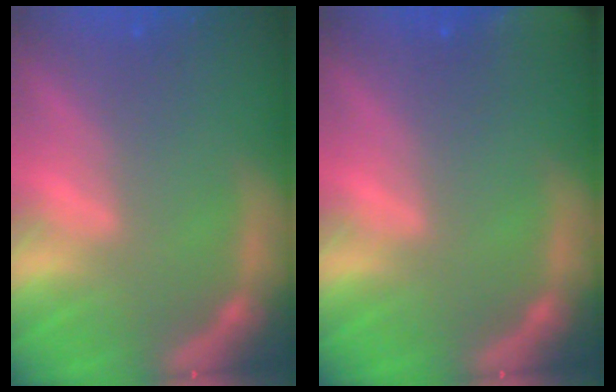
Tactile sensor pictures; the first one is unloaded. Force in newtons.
{"total": 3.5}